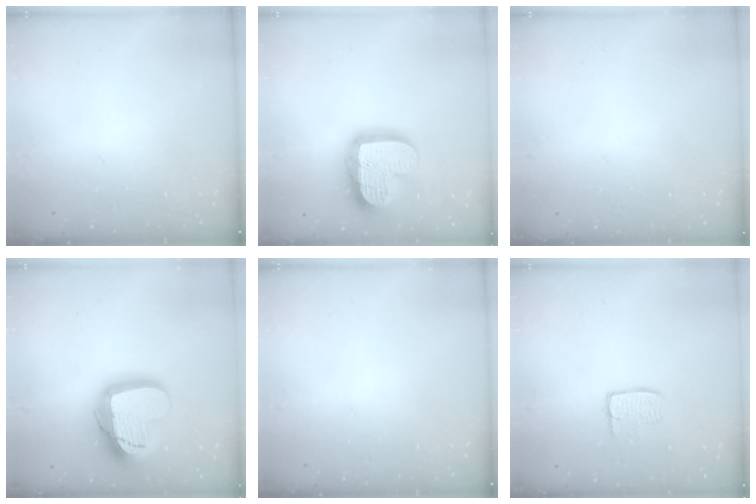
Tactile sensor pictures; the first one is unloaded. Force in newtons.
{"total": 19.0, "press": 19.0, "slide": 1.6}
{"total": 0.0}
{"total": 19.5, "press": 19.4, "slide": 1.4}
{"total": 0.0}
{"total": 6.2, "press": 6.2, "slide": 0.4}